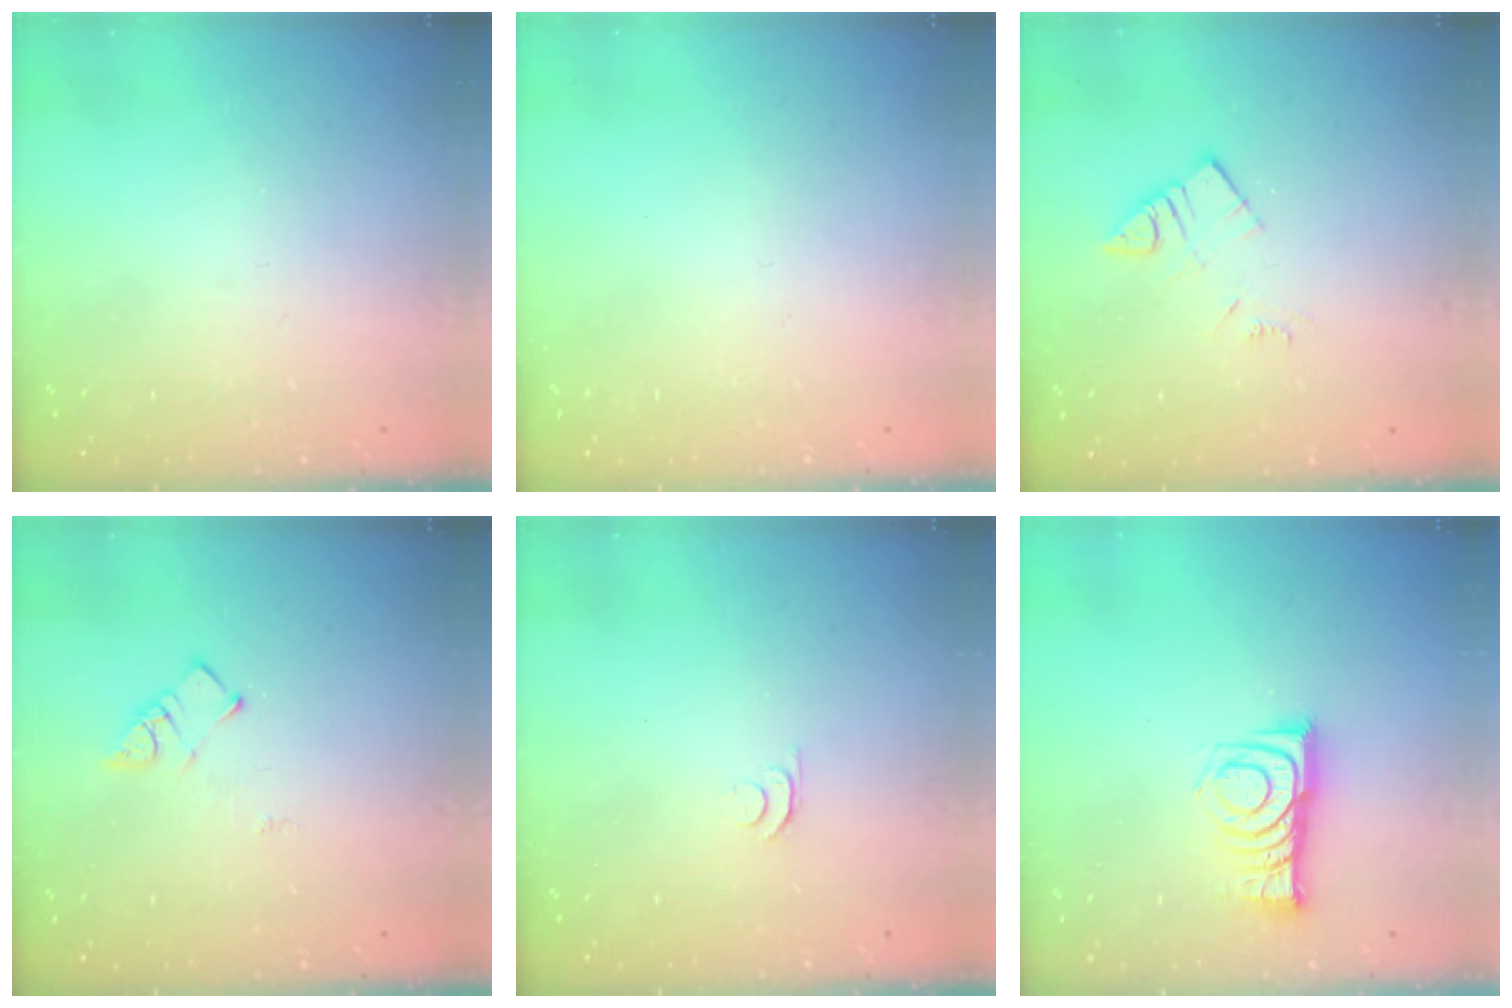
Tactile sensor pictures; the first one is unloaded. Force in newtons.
{"total": 1.6, "press": 1.6, "slide": 0.1}
{"total": 5.0, "press": 5.0, "slide": 0.2}
{"total": 3.6, "press": 3.5, "slide": 0.4}
{"total": 4.4, "press": 4.3, "slide": 0.6}
{"total": 9.7, "press": 9.7, "slide": 0.4}